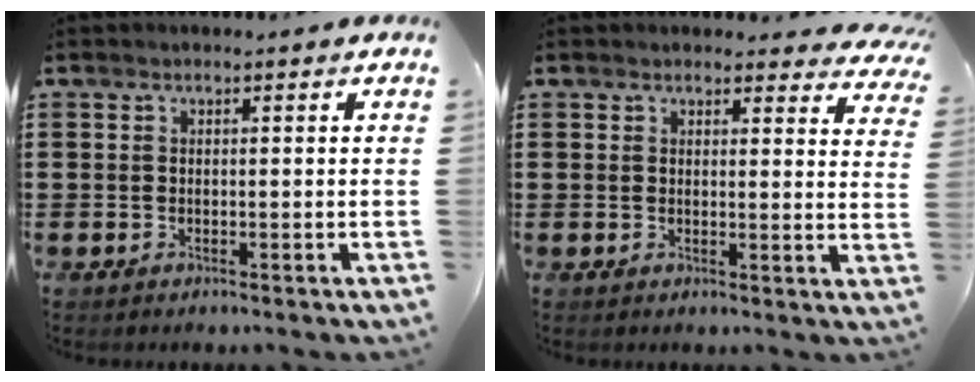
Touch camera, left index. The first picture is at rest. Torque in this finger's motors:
{"motor_torque": [0.70, 0.16, 0.18, 0.02]}